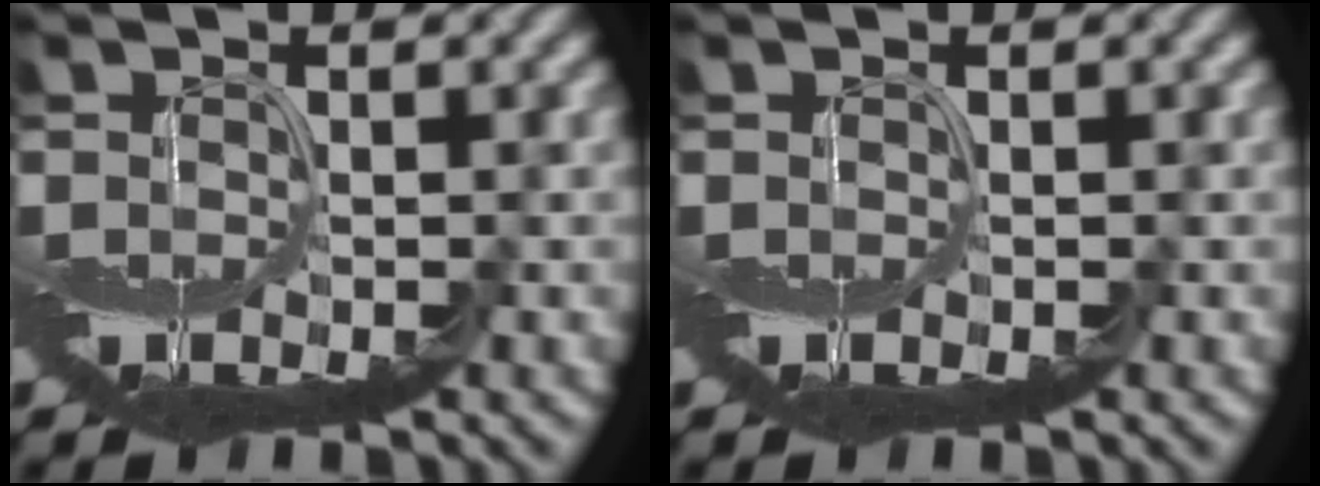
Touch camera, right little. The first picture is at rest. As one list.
[{"total": 0.0}]